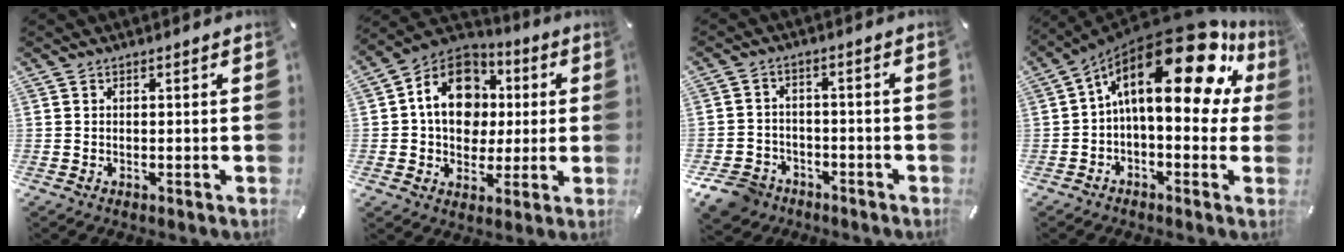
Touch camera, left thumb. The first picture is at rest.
{"total": 14.5, "force": [1.5, 12.1, 7.9], "torque": [-0.138, 0.005, 0.029]}
{"total": 7.4, "force": [-5.0, 5.0, 2.1], "torque": [-0.047, 0.035, -0.097]}
{"total": 23.6, "force": [9.7, 9.5, 19.3], "torque": [-0.313, -0.079, 0.159]}